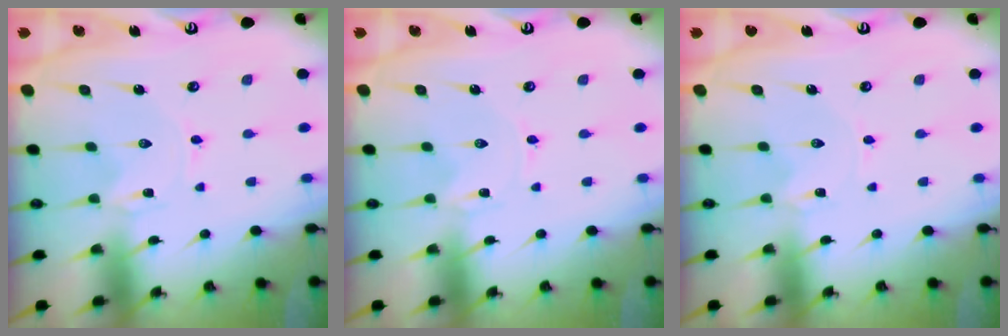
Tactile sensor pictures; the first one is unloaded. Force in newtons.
{"total": 0.0}
{"total": 1.1, "press": 1.0, "slide": 0.2}